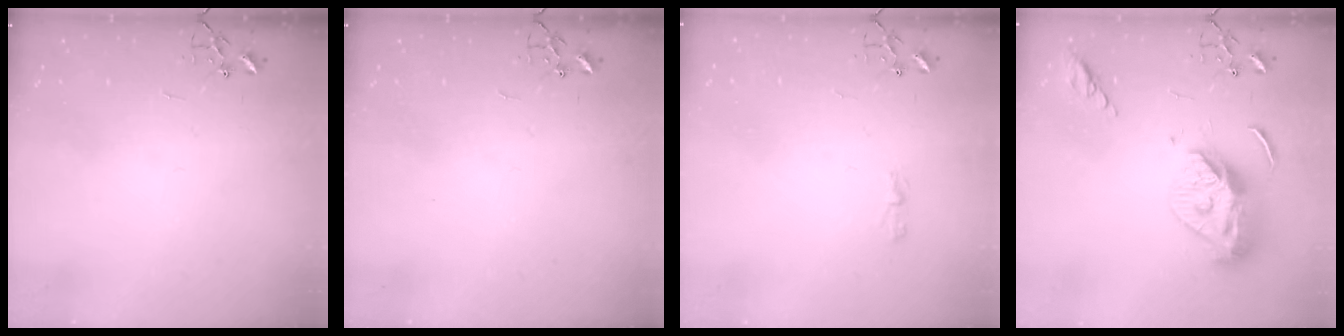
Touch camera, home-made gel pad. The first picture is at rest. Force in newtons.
{"total": 0.0}
{"total": 3.9, "press": 3.9, "slide": 0.5}
{"total": 12.7, "press": 12.7, "slide": 0.9}